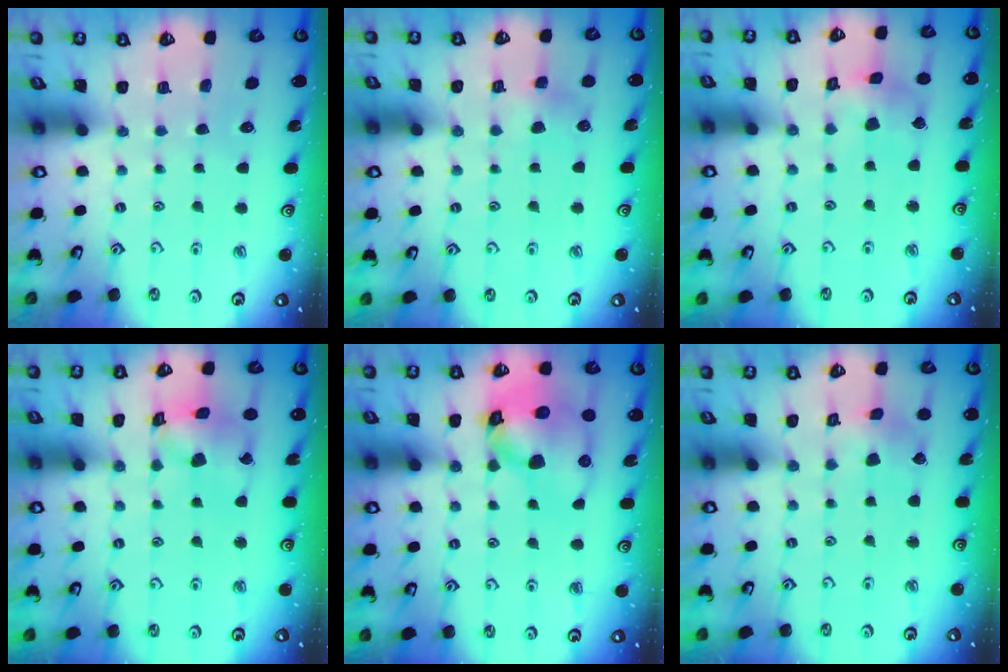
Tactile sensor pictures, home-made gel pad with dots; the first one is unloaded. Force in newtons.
{"total": 4.8, "press": 4.7, "slide": 0.3}
{"total": 5.7, "press": 5.7, "slide": 0.6}
{"total": 12.2, "press": 12.1, "slide": 1.5}
{"total": 18.7, "press": 18.5, "slide": 2.5}
{"total": 2.6, "press": 2.5, "slide": 0.3}